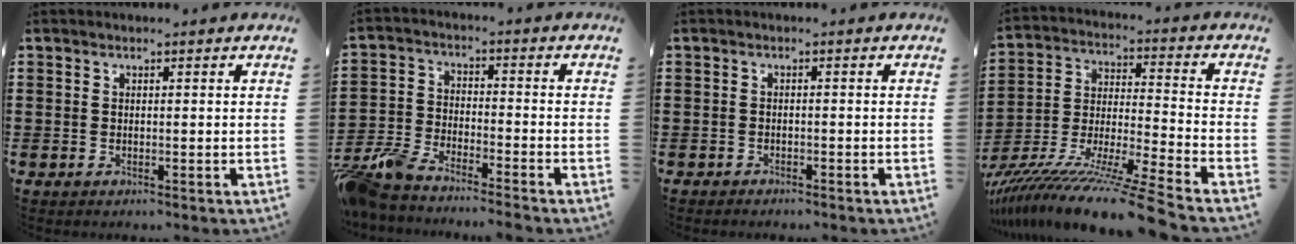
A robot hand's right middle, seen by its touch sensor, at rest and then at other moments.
{"total": 6.2, "force": [-6.0, 0.5, 1.6], "torque": [-0.072, -0.011, -0.130]}
{"total": 1.0, "force": [-0.9, 0.2, -0.1], "torque": [-0.001, 0.003, -0.022]}
{"total": 11.6, "force": [-10.4, -1.6, 4.9], "torque": [-0.078, 0.000, -0.208]}